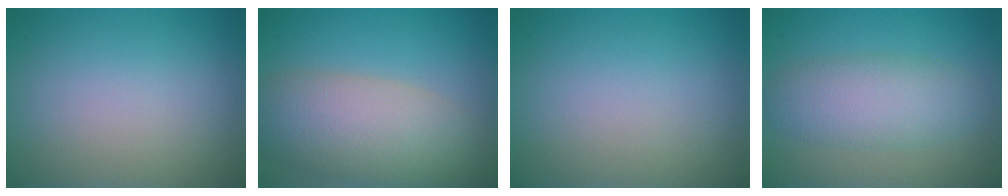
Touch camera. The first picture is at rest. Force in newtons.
{"total": 7.6, "press": 7.6, "slide": 0.4}
{"total": 0.0}
{"total": 4.5, "press": 4.5, "slide": 0.2}